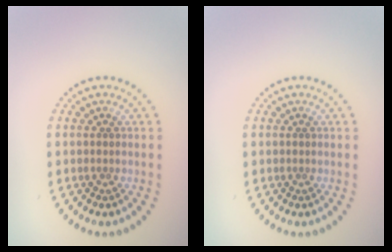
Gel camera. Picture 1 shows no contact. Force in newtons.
{"total": 0.0}